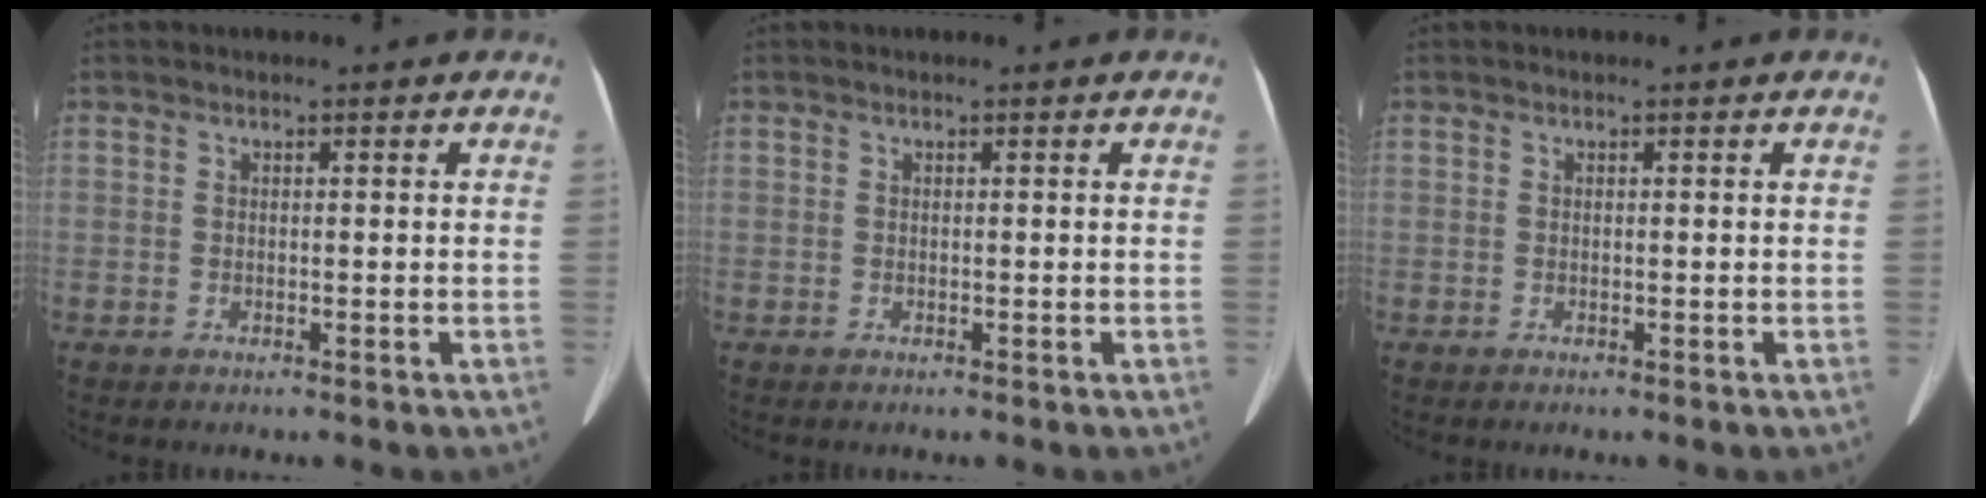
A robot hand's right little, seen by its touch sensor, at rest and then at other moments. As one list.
[{"total": 0.0}, {"total": 0.0}]